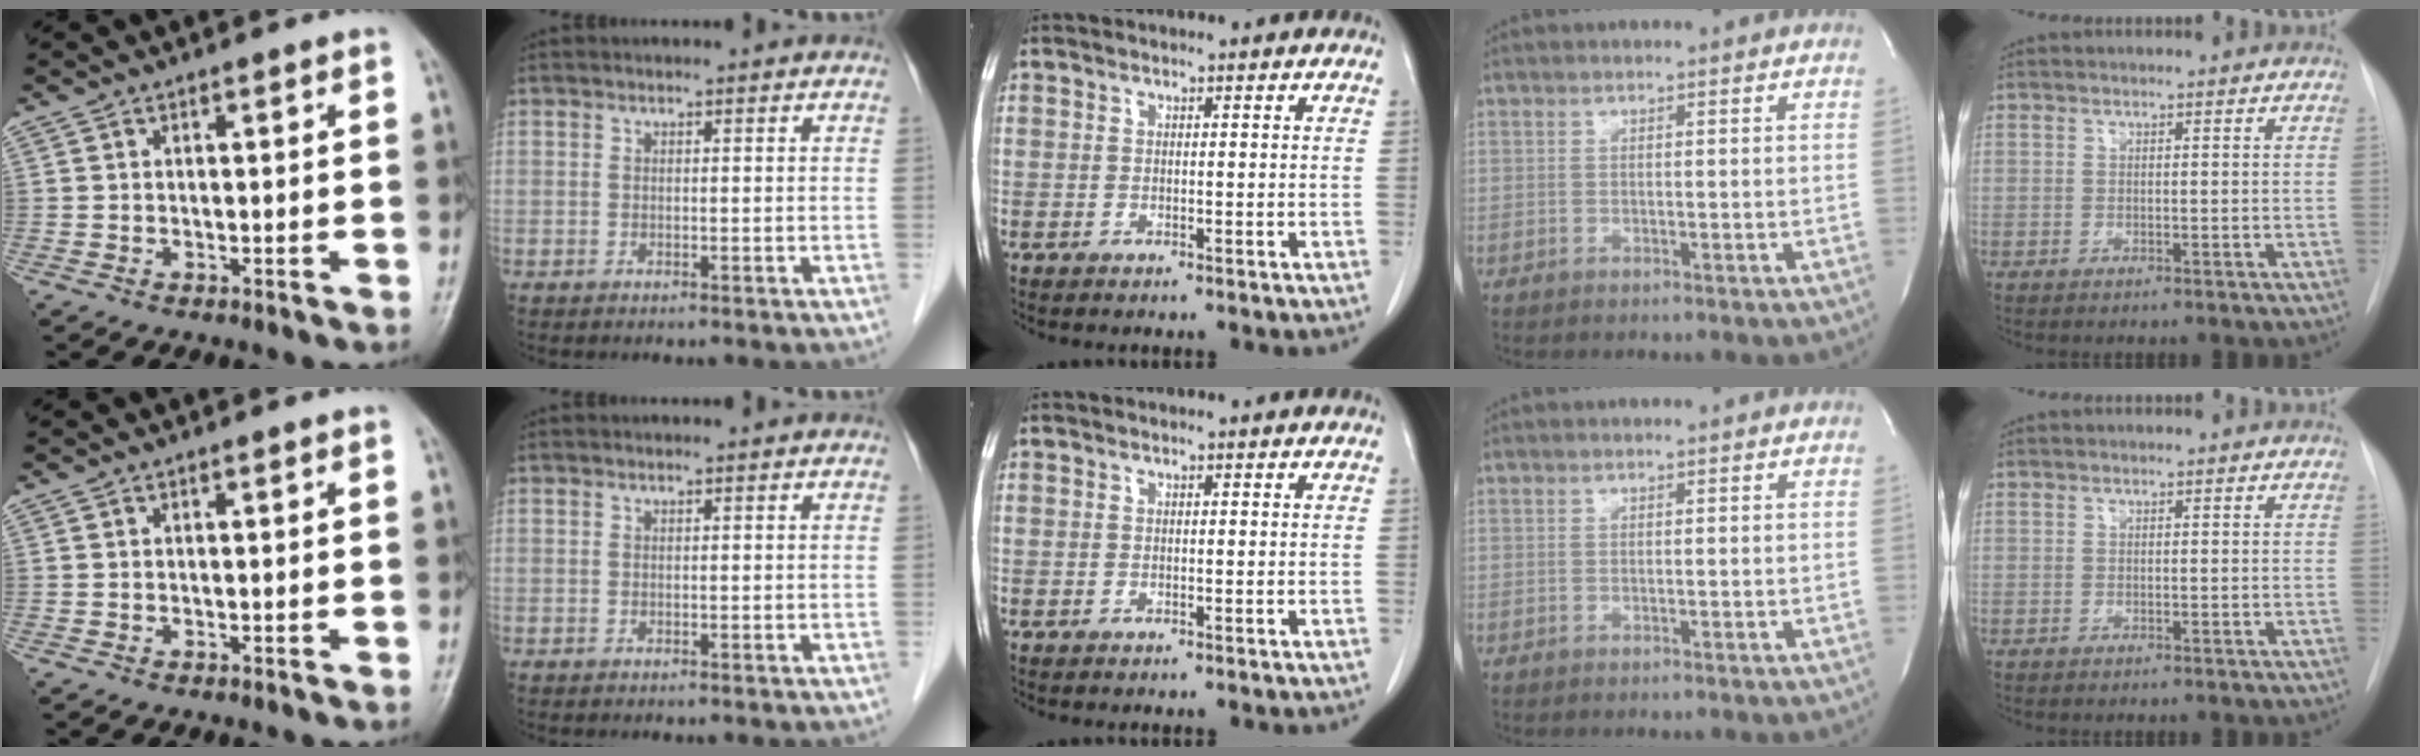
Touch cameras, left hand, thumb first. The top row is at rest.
{}